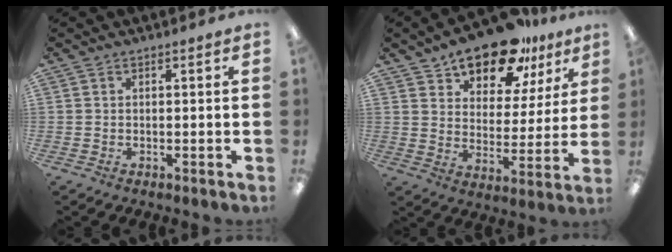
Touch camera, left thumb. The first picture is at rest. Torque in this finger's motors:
{"motor_torque": [0.35, 0.85, 1.29, -1.48, 0.03]}